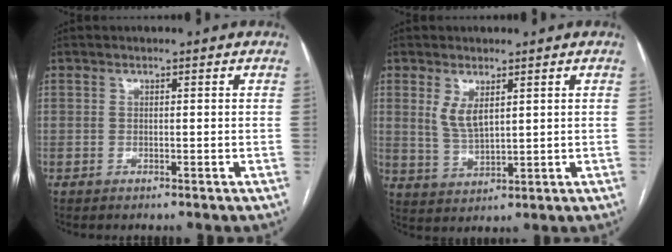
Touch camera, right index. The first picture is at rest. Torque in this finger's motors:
{"motor_torque": [0.14, 0.07, 0.12, 0.04]}